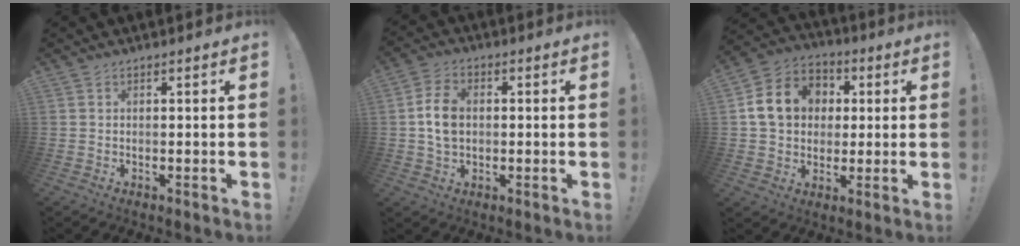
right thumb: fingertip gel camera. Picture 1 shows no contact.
{"total": 8.3, "force": [0.2, 5.9, 5.9], "torque": [-0.100, 0.004, 0.004]}
{"total": 14.3, "force": [2.3, 12.2, 7.1], "torque": [-0.106, 0.009, 0.053]}